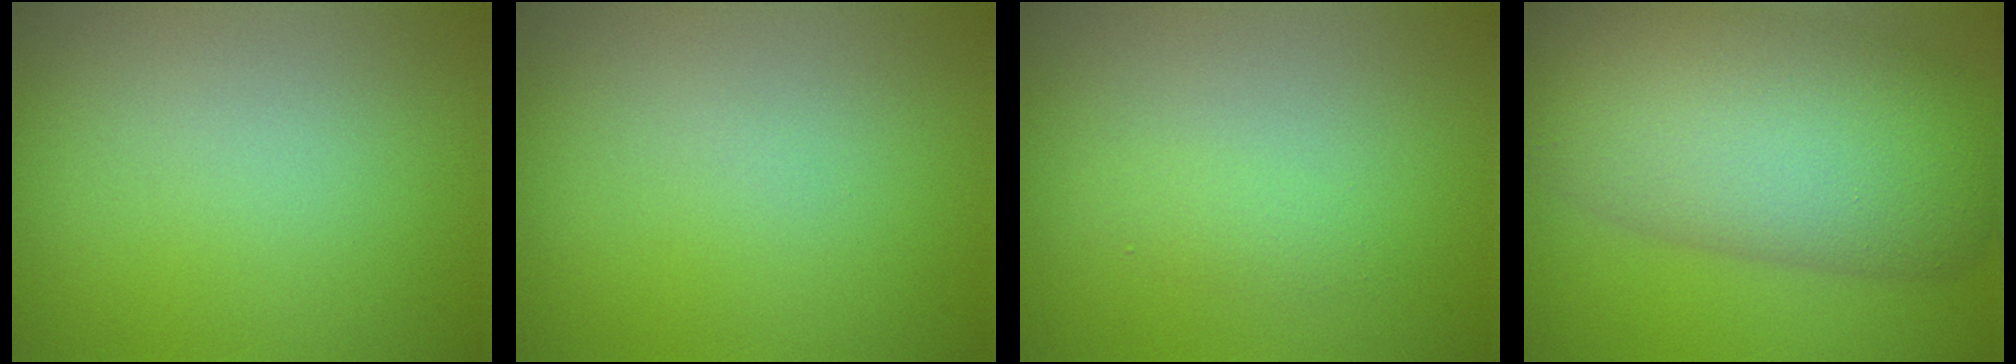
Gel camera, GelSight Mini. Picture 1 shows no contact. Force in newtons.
{"total": 0.0}
{"total": 0.9, "press": 0.9, "slide": 0.1}
{"total": 11.2, "press": 11.2, "slide": 0.6}